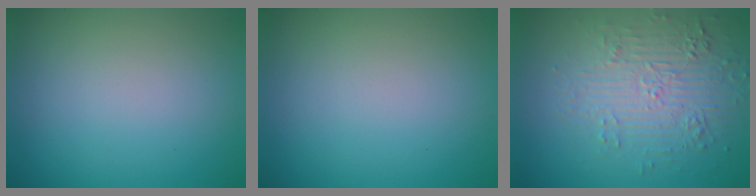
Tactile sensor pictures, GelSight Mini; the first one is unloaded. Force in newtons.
{"total": 0.0}
{"total": 4.2, "press": 3.7, "slide": 2.0}